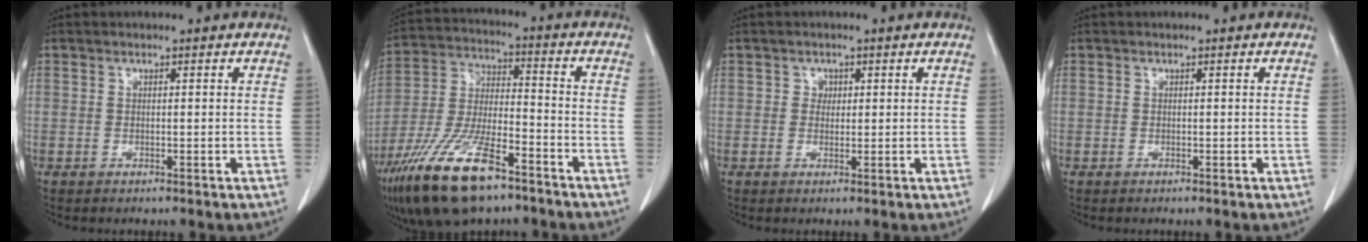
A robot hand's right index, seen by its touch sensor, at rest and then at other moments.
{"total": 17.2, "force": [-11.0, 4.9, 12.3], "torque": [-0.270, -0.022, -0.206]}
{"total": 1.5, "force": [0.4, 1.3, 0.7], "torque": [-0.004, 0.001, 0.002]}
{"total": 0.0}